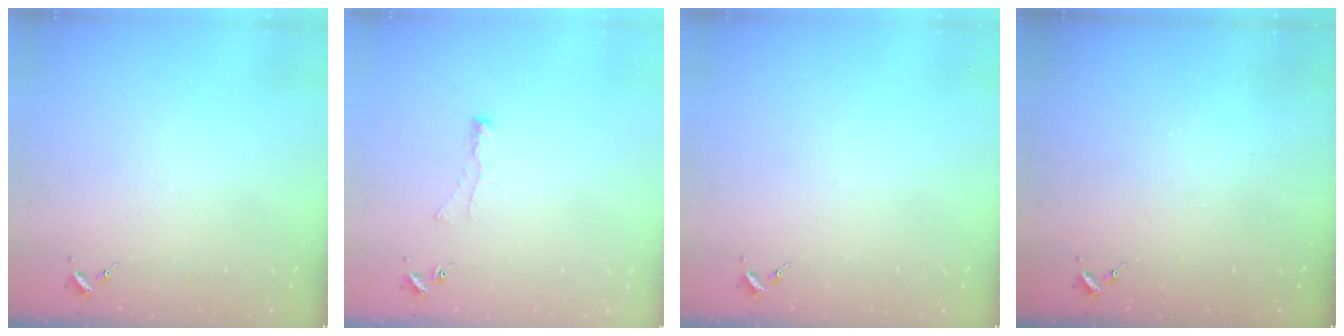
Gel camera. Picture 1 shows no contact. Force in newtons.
{"total": 2.7, "press": 2.6, "slide": 0.7}
{"total": 0.0}
{"total": 0.0}